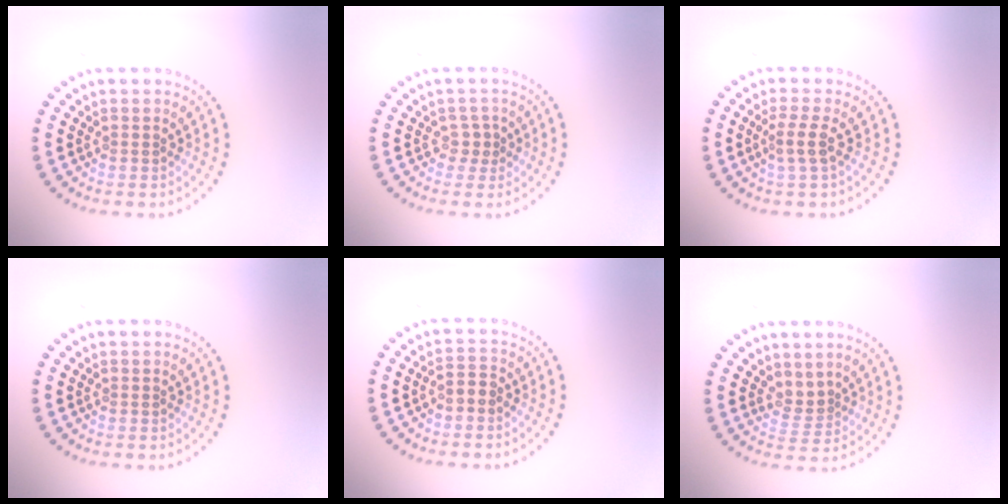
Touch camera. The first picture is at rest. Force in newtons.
{"total": 1.0, "press": 0.8, "slide": 0.6}
{"total": 2.0, "press": 1.4, "slide": 1.4}
{"total": 0.0}
{"total": 1.4, "press": 1.1, "slide": 0.9}
{"total": 1.7, "press": 1.2, "slide": 1.3}